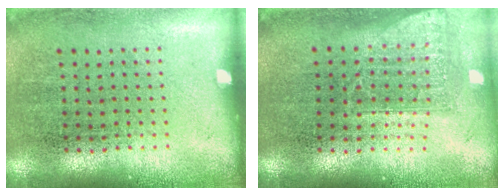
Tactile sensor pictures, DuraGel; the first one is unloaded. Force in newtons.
{"total": 1.7, "press": 1.3, "slide": 1.1}